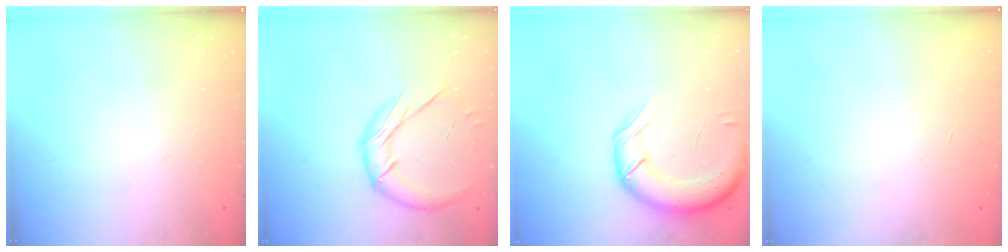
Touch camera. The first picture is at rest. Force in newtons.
{"total": 13.0, "press": 12.9, "slide": 1.2}
{"total": 14.4, "press": 14.0, "slide": 3.5}
{"total": 0.6, "press": 0.6, "slide": 0.2}